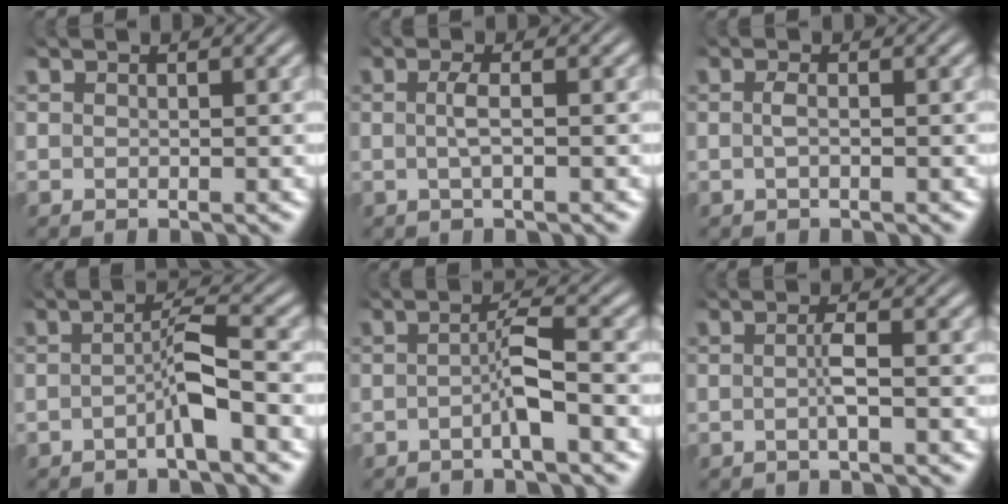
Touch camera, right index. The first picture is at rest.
{"total": 1.7, "force": [-0.4, -0.3, 1.6], "torque": [-0.032, -0.002, -0.004]}
{"total": 1.1, "force": [-0.4, -0.3, 0.9], "torque": [-0.022, -0.005, -0.006]}
{"total": 2.7, "force": [-1.2, -0.4, 2.3], "torque": [-0.033, 0.005, -0.025]}
{"total": 2.5, "force": [-1.1, -0.4, 2.2], "torque": [-0.031, 0.006, -0.022]}
{"total": 1.7, "force": [-0.7, -0.3, 1.5], "torque": [-0.026, 0.002, -0.014]}